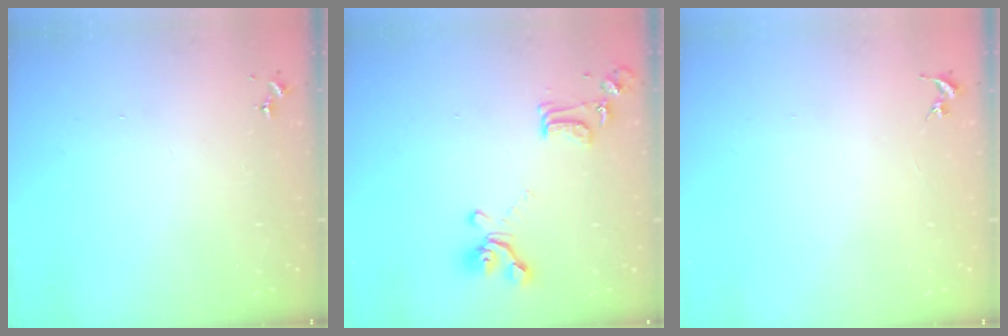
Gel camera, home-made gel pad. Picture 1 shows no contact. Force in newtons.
{"total": 12.6, "press": 12.5, "slide": 1.0}
{"total": 0.0}